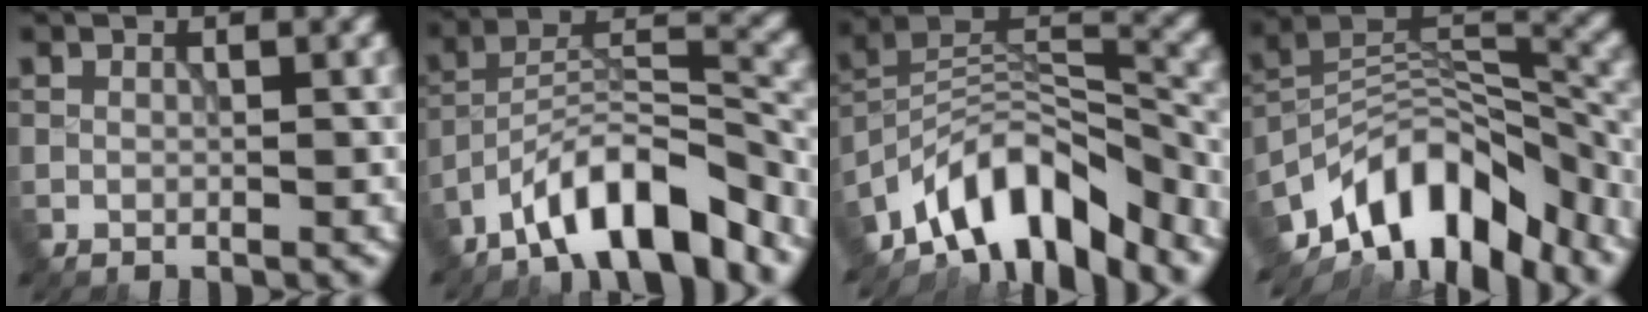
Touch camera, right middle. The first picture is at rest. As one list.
[{"total": 8.9, "force": [-6.8, 2.3, 5.3], "torque": [-0.077, 0.012, -0.125]}, {"total": 10.6, "force": [-7.9, 4.0, 5.8], "torque": [-0.089, 0.013, -0.155]}, {"total": 11.6, "force": [-8.1, 5.1, 6.5], "torque": [-0.104, 0.017, -0.156]}]